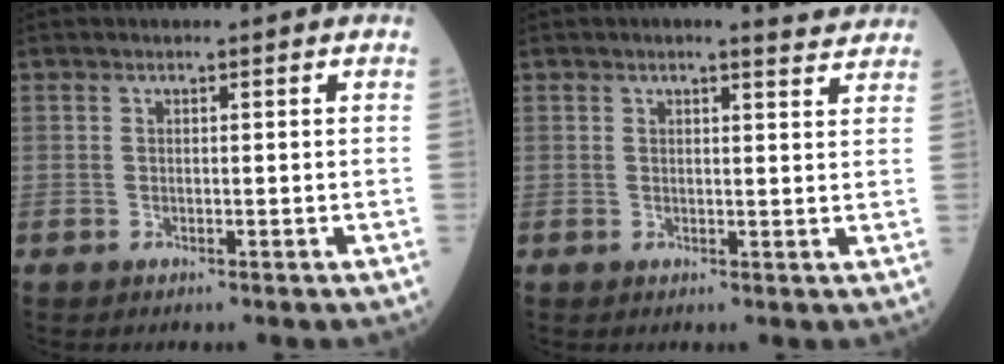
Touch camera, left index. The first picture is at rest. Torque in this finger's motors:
{"motor_torque": [0.40, -0.50, -0.10, 0.00]}